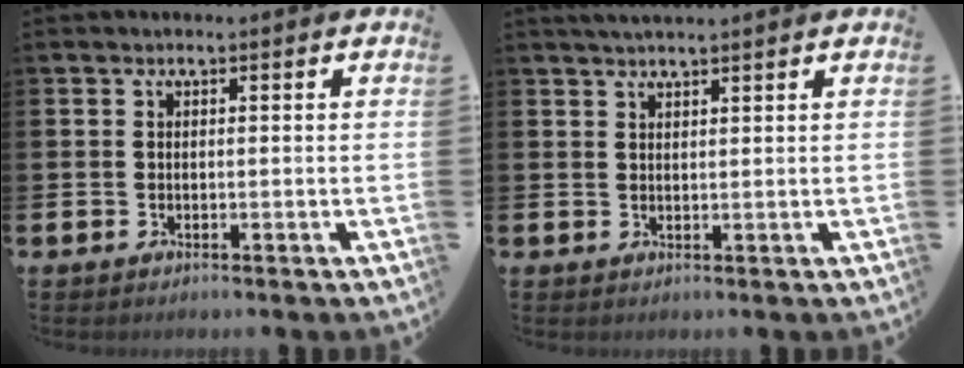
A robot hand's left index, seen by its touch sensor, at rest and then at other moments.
{"total": 2.0, "force": [1.9, -0.1, 0.6], "torque": [-0.011, -0.004, 0.034]}